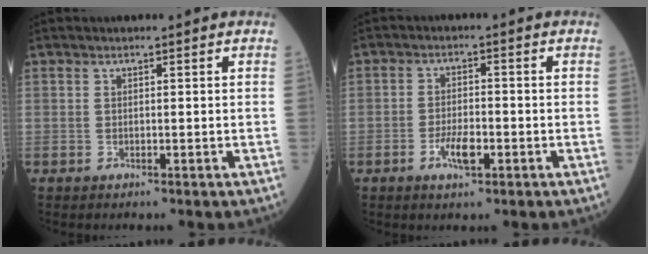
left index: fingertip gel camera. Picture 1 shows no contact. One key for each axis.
{"total": 3.8, "fx": -1.7, "fy": 1.1, "fz": 3.3, "tx": -0.061, "ty": 0.001, "tz": -0.030}